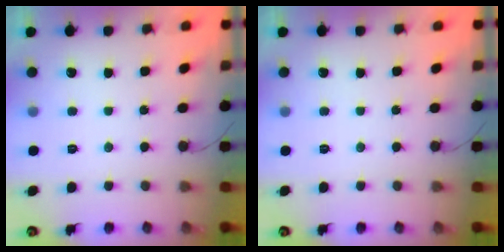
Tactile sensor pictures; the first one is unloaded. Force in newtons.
{"total": 0.0}